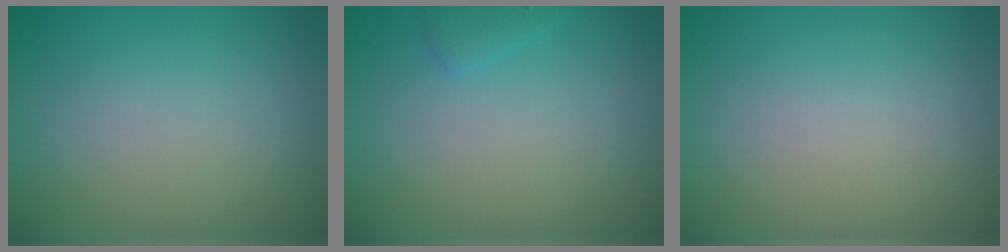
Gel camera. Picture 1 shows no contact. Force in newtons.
{"total": 1.0, "press": 1.0, "slide": 0.1}
{"total": 0.0}